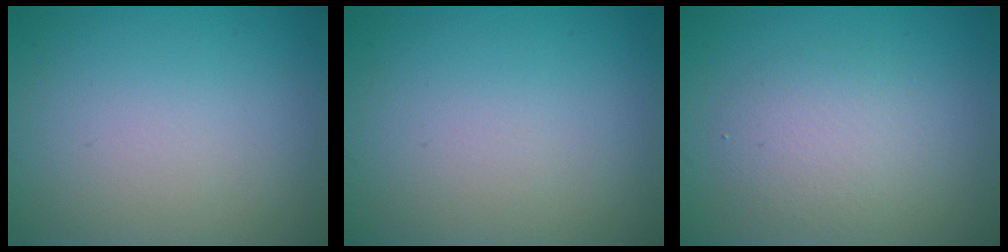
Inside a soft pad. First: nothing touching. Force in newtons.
{"total": 0.0}
{"total": 2.8, "press": 2.8, "slide": 0.1}